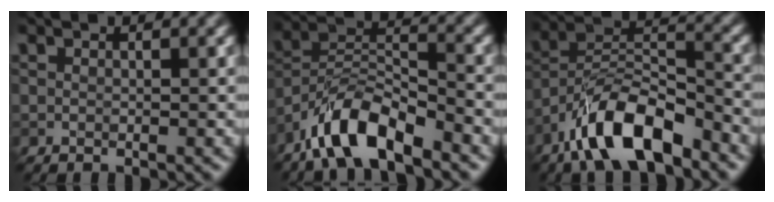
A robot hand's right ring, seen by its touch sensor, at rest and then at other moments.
{"total": 7.1, "force": [-5.3, 2.1, 4.2], "torque": [-0.070, 0.006, -0.101]}
{"total": 8.7, "force": [-6.0, 3.0, 5.5], "torque": [-0.089, 0.010, -0.113]}